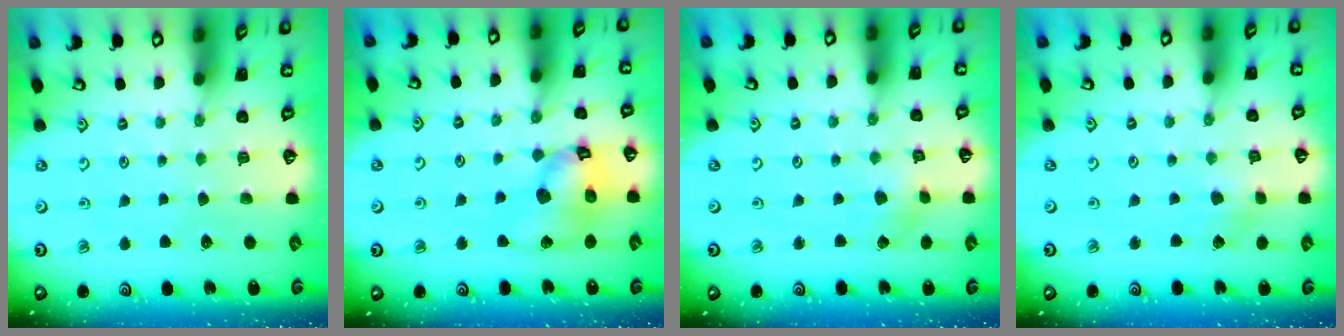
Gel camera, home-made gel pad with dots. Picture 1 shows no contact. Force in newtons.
{"total": 15.1, "press": 15.0, "slide": 1.9}
{"total": 2.0, "press": 2.0, "slide": 0.1}
{"total": 2.5, "press": 2.4, "slide": 0.3}